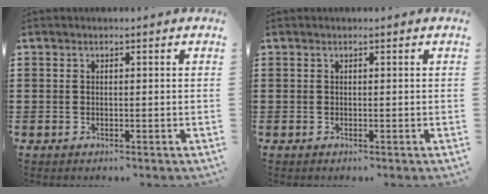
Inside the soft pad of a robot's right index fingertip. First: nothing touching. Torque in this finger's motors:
{"motor_torque": [-0.12, 0.47, 0.00, 0.00]}